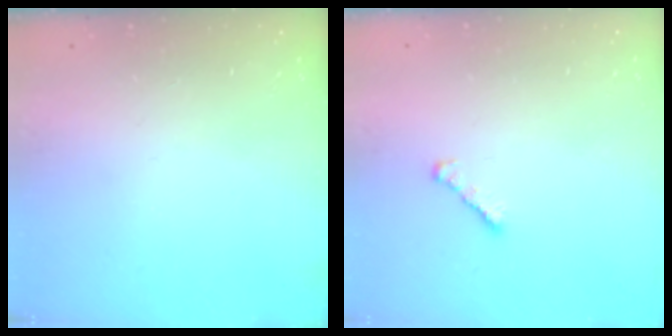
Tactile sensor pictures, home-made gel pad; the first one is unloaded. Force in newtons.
{"total": 2.5, "press": 2.4, "slide": 0.6}